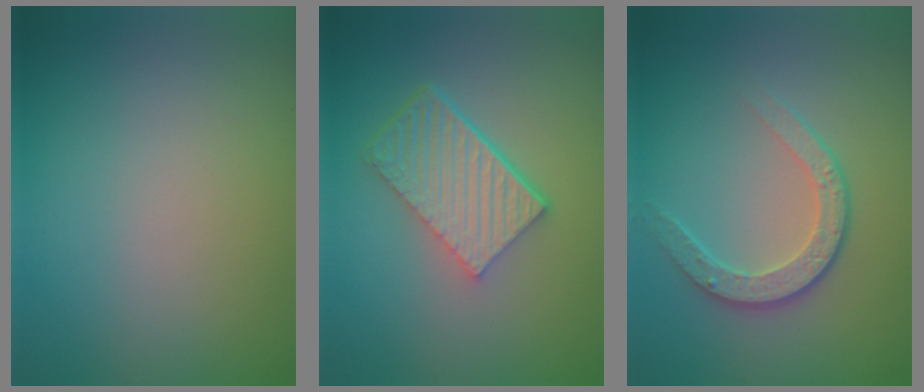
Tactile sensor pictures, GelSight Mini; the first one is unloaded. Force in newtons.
{"total": 6.1, "press": 4.1, "slide": 4.4}
{"total": 3.5, "press": 2.9, "slide": 1.9}